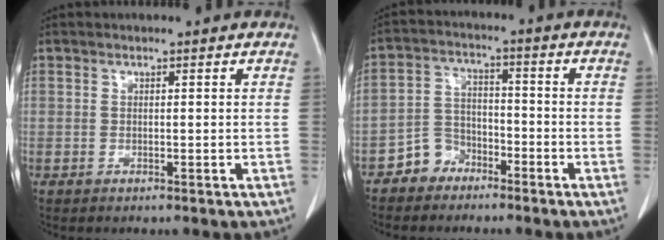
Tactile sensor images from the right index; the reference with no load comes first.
{"total": 5.2, "force": [-3.7, 3.5, 0.7], "torque": [-0.011, 0.011, -0.071]}